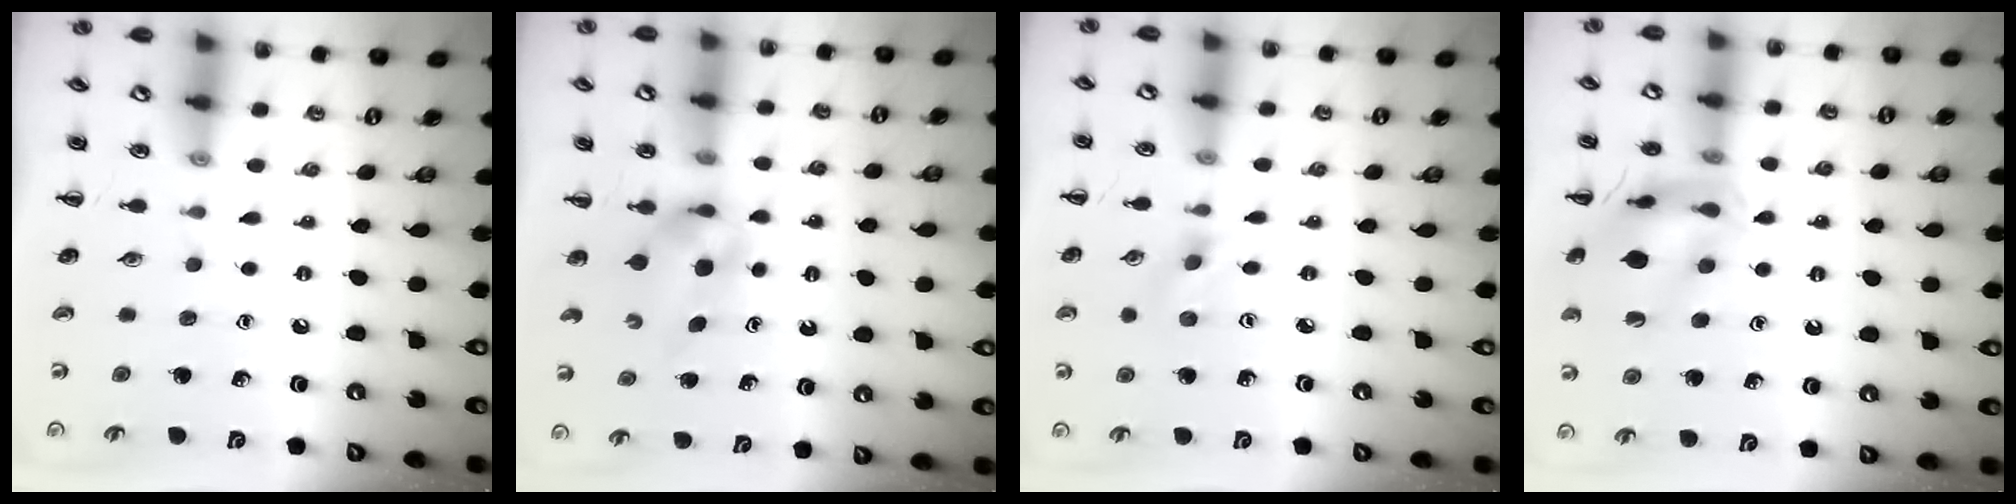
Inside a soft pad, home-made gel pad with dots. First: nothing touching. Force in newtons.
{"total": 3.9, "press": 3.9, "slide": 0.5}
{"total": 1.1, "press": 1.0, "slide": 0.5}
{"total": 15.1, "press": 15.0, "slide": 1.1}